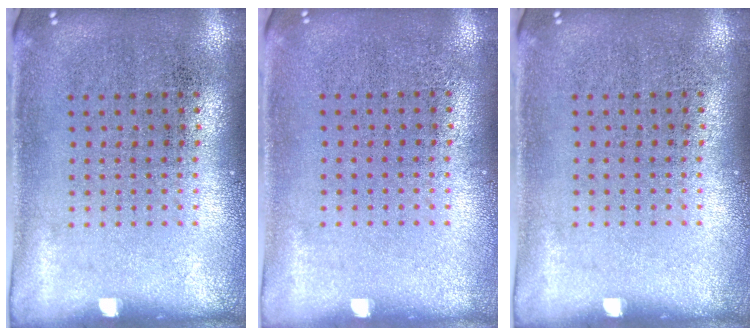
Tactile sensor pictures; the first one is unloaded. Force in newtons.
{"total": 0.0}
{"total": 0.0}